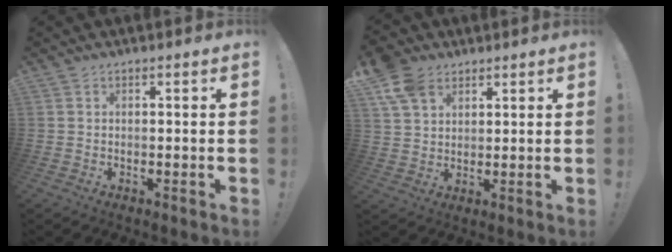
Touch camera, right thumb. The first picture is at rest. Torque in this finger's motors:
{"motor_torque": [0.28, 0.36, 0.28, 0.23, 0.09]}